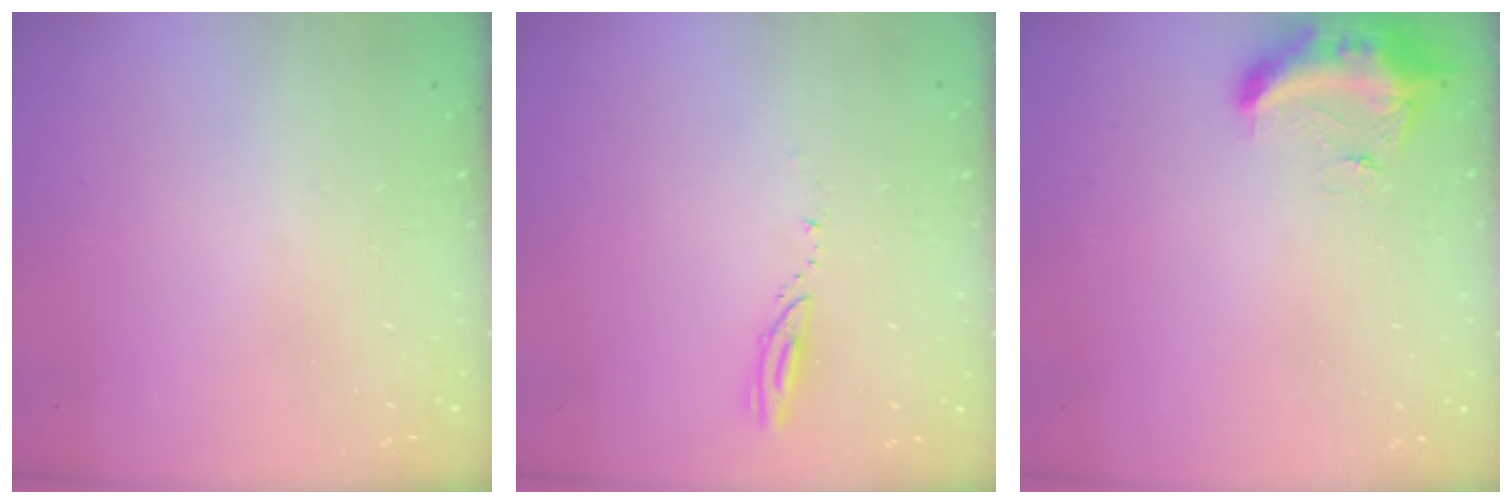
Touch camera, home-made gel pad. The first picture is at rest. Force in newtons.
{"total": 3.2, "press": 3.2, "slide": 0.4}
{"total": 9.6, "press": 9.6, "slide": 0.6}